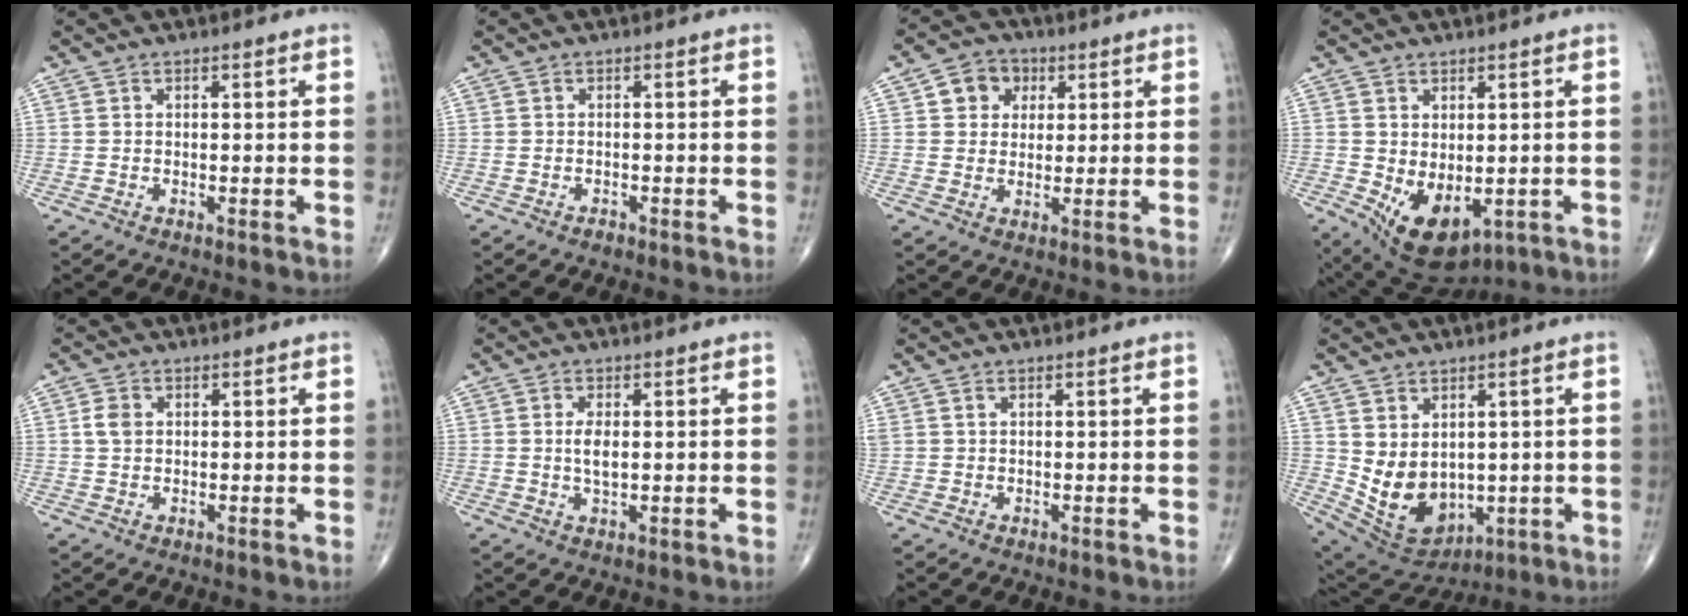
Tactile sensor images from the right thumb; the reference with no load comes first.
{"total": 0.6, "force": [-0.4, 0.3, 0.2], "torque": [0.002, 0.001, -0.009]}
{"total": 6.3, "force": [2.1, 5.3, 2.6], "torque": [-0.007, 0.000, 0.030]}
{"total": 9.4, "force": [-1.9, 5.6, 7.3], "torque": [-0.101, -0.005, -0.003]}
{"total": 2.6, "force": [0.6, 1.9, 1.7], "torque": [-0.032, 0.002, 0.010]}
{"total": 3.2, "force": [0.3, 1.4, 2.9], "torque": [-0.055, -0.005, 0.006]}
{"total": 0.8, "force": [0.5, 0.5, 0.4], "torque": [-0.009, 0.008, 0.013]}
{"total": 11.3, "force": [0.6, 8.2, 7.7], "torque": [-0.114, -0.012, 0.048]}